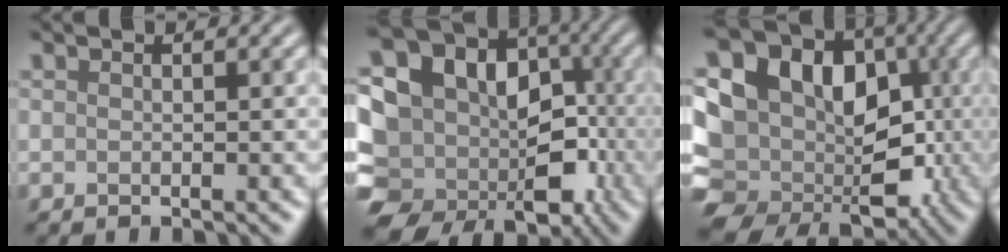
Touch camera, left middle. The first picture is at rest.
{"total": 21.8, "force": [-7.0, 18.2, 9.8], "torque": [-0.145, 0.007, -0.125]}
{"total": 21.7, "force": [-2.8, 18.5, 11.0], "torque": [-0.173, 0.015, -0.069]}